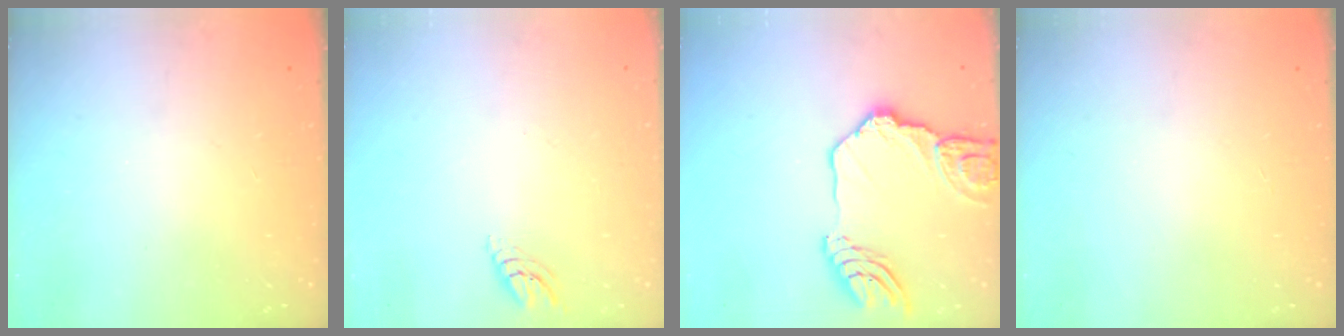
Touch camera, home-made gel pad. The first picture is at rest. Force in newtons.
{"total": 4.4, "press": 4.4, "slide": 0.6}
{"total": 17.3, "press": 17.2, "slide": 1.8}
{"total": 0.0}